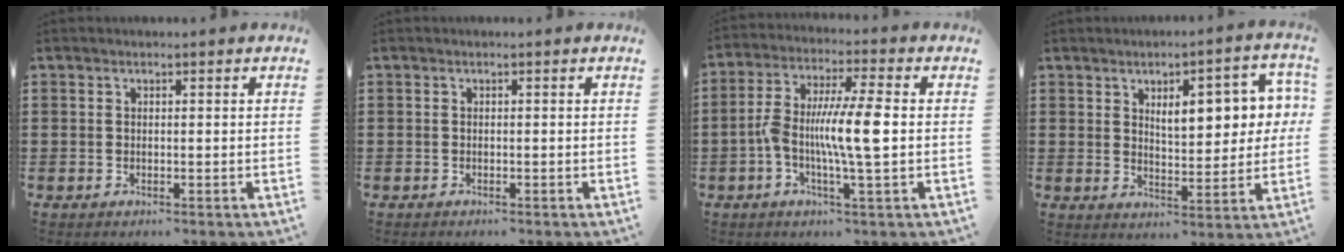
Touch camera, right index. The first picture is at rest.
{"total": 0.0}
{"total": 9.7, "force": [-1.1, 1.4, 9.5], "torque": [-0.178, -0.003, -0.024]}
{"total": 7.8, "force": [2.5, 3.6, 6.4], "torque": [-0.100, 0.000, 0.034]}